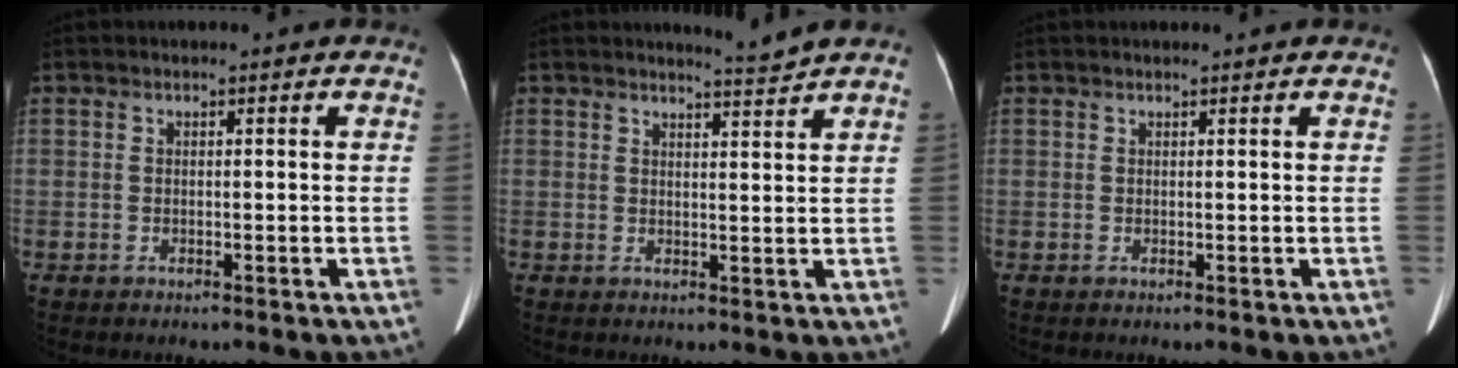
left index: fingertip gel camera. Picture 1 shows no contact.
{"total": 1.9, "force": [1.6, -0.9, -0.3], "torque": [-0.012, -0.016, 0.030]}
{"total": 1.3, "force": [1.3, 0.2, 0.4], "torque": [-0.006, 0.016, 0.021]}